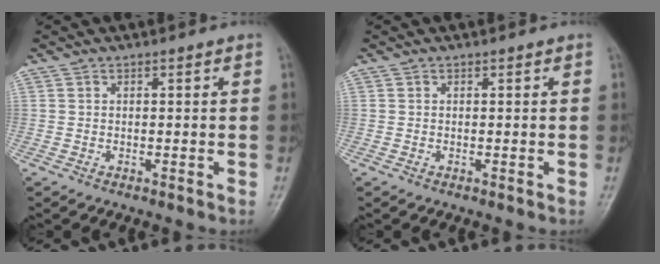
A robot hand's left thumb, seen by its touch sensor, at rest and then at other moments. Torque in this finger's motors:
{"motor_torque": [-0.01, 0.04, -0.11, -0.08, 0.02]}